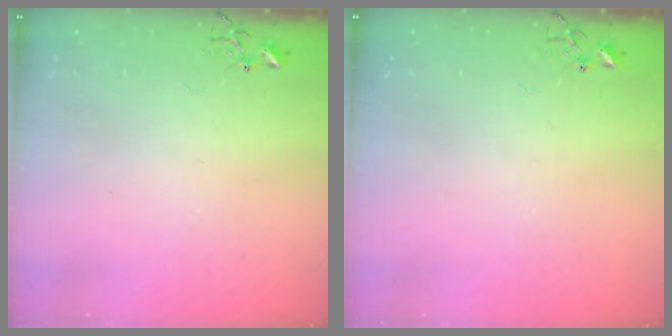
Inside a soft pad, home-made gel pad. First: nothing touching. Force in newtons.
{"total": 0.0}